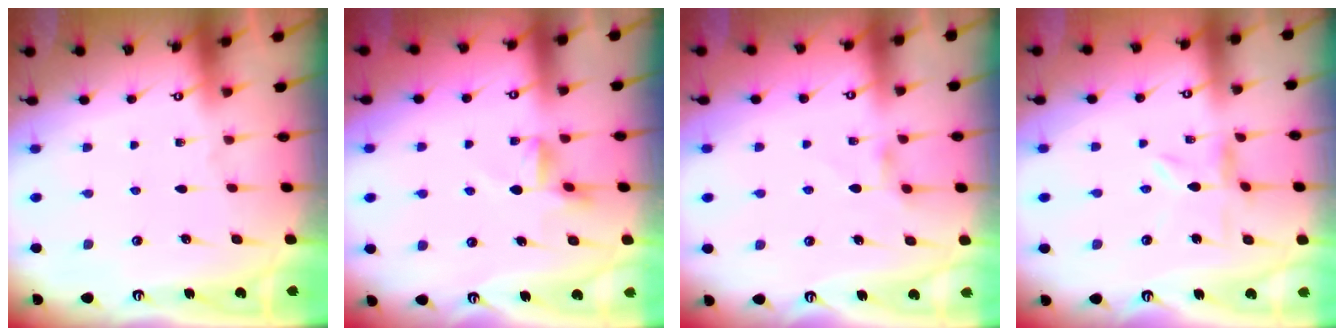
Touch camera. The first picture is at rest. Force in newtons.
{"total": 4.1, "press": 4.1, "slide": 0.6}
{"total": 2.9, "press": 2.9, "slide": 0.4}
{"total": 2.5, "press": 2.5, "slide": 0.3}